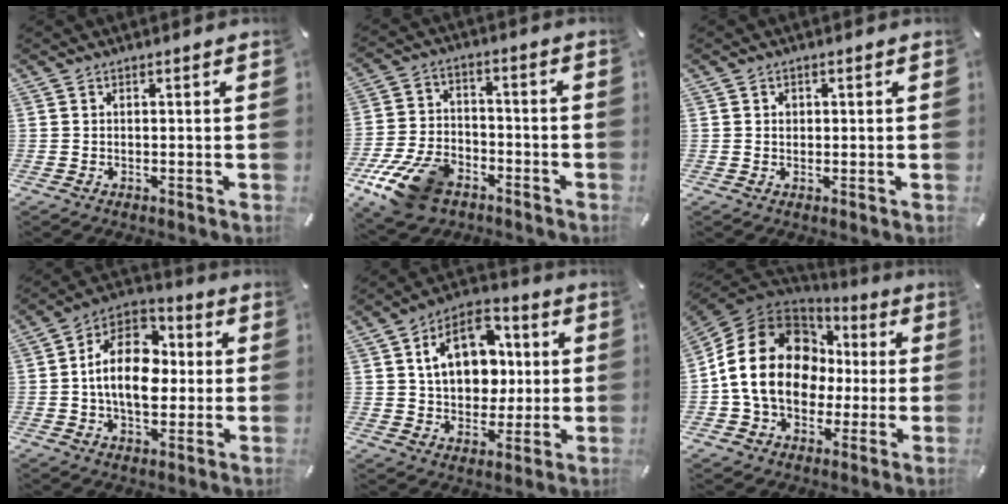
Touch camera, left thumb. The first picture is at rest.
{"total": 14.4, "force": [-8.4, 8.7, 7.9], "torque": [-0.146, 0.054, -0.141]}
{"total": 1.2, "force": [0.2, 1.1, 0.4], "torque": [-0.001, 0.001, 0.001]}
{"total": 16.0, "force": [-0.1, 11.0, 11.5], "torque": [-0.218, 0.005, -0.007]}
{"total": 14.7, "force": [2.7, 11.3, 9.0], "torque": [-0.144, 0.006, 0.054]}
{"total": 21.0, "force": [0.2, 16.9, 12.4], "torque": [-0.245, 0.016, 0.007]}